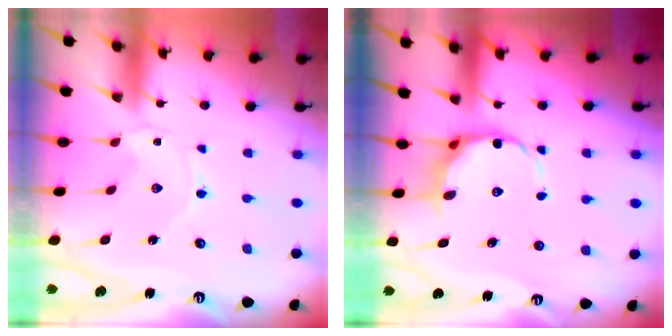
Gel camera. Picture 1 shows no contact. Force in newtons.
{"total": 7.1, "press": 6.7, "slide": 2.2}